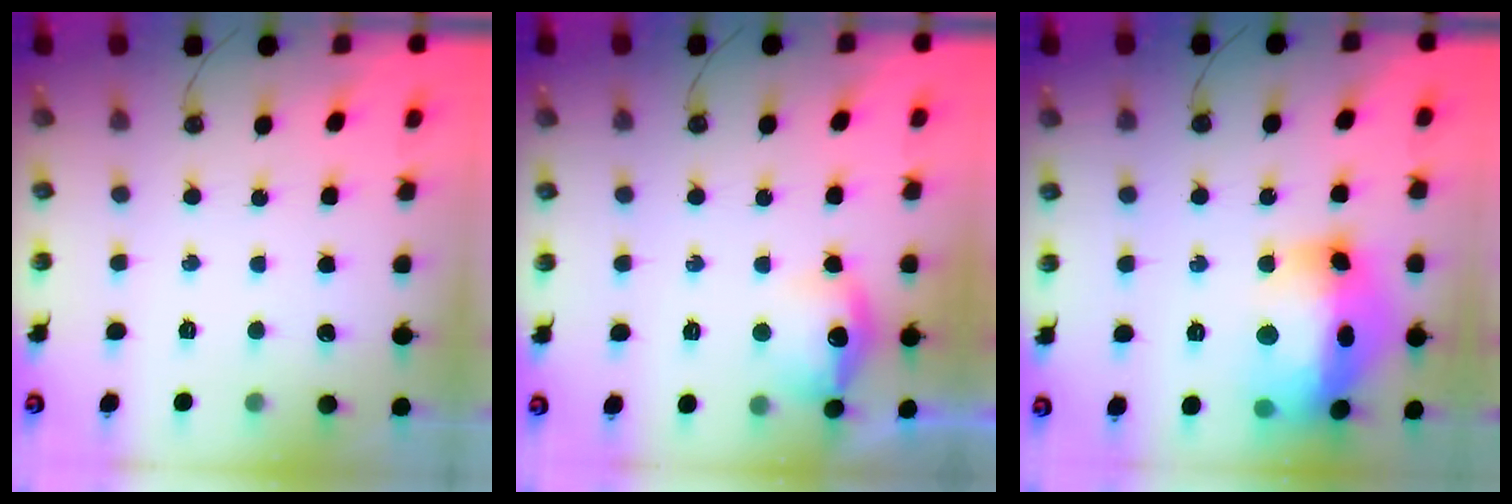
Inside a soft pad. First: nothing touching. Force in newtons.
{"total": 13.4, "press": 13.4, "slide": 1.0}
{"total": 21.8, "press": 21.7, "slide": 2.2}